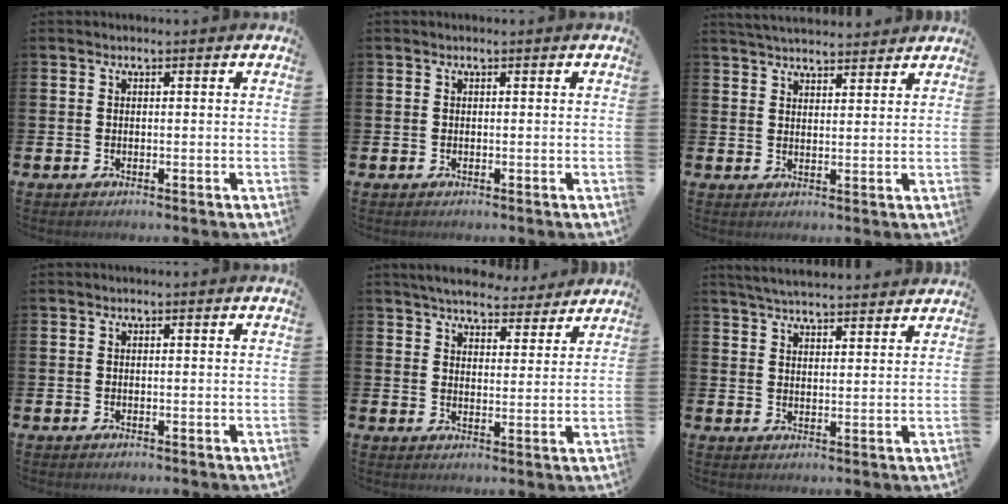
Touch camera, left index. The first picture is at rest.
{"total": 0.0}
{"total": 3.9, "force": [3.8, 0.5, 0.3], "torque": [-0.012, -0.017, 0.071]}
{"total": 0.0}
{"total": 5.8, "force": [5.6, 1.3, 1.0], "torque": [-0.030, -0.032, 0.097]}
{"total": 4.8, "force": [4.7, 0.2, 0.7], "torque": [-0.024, -0.025, 0.085]}